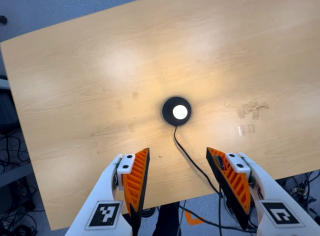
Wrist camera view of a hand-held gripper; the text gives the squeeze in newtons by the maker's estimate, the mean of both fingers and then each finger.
{"total": 0.0}